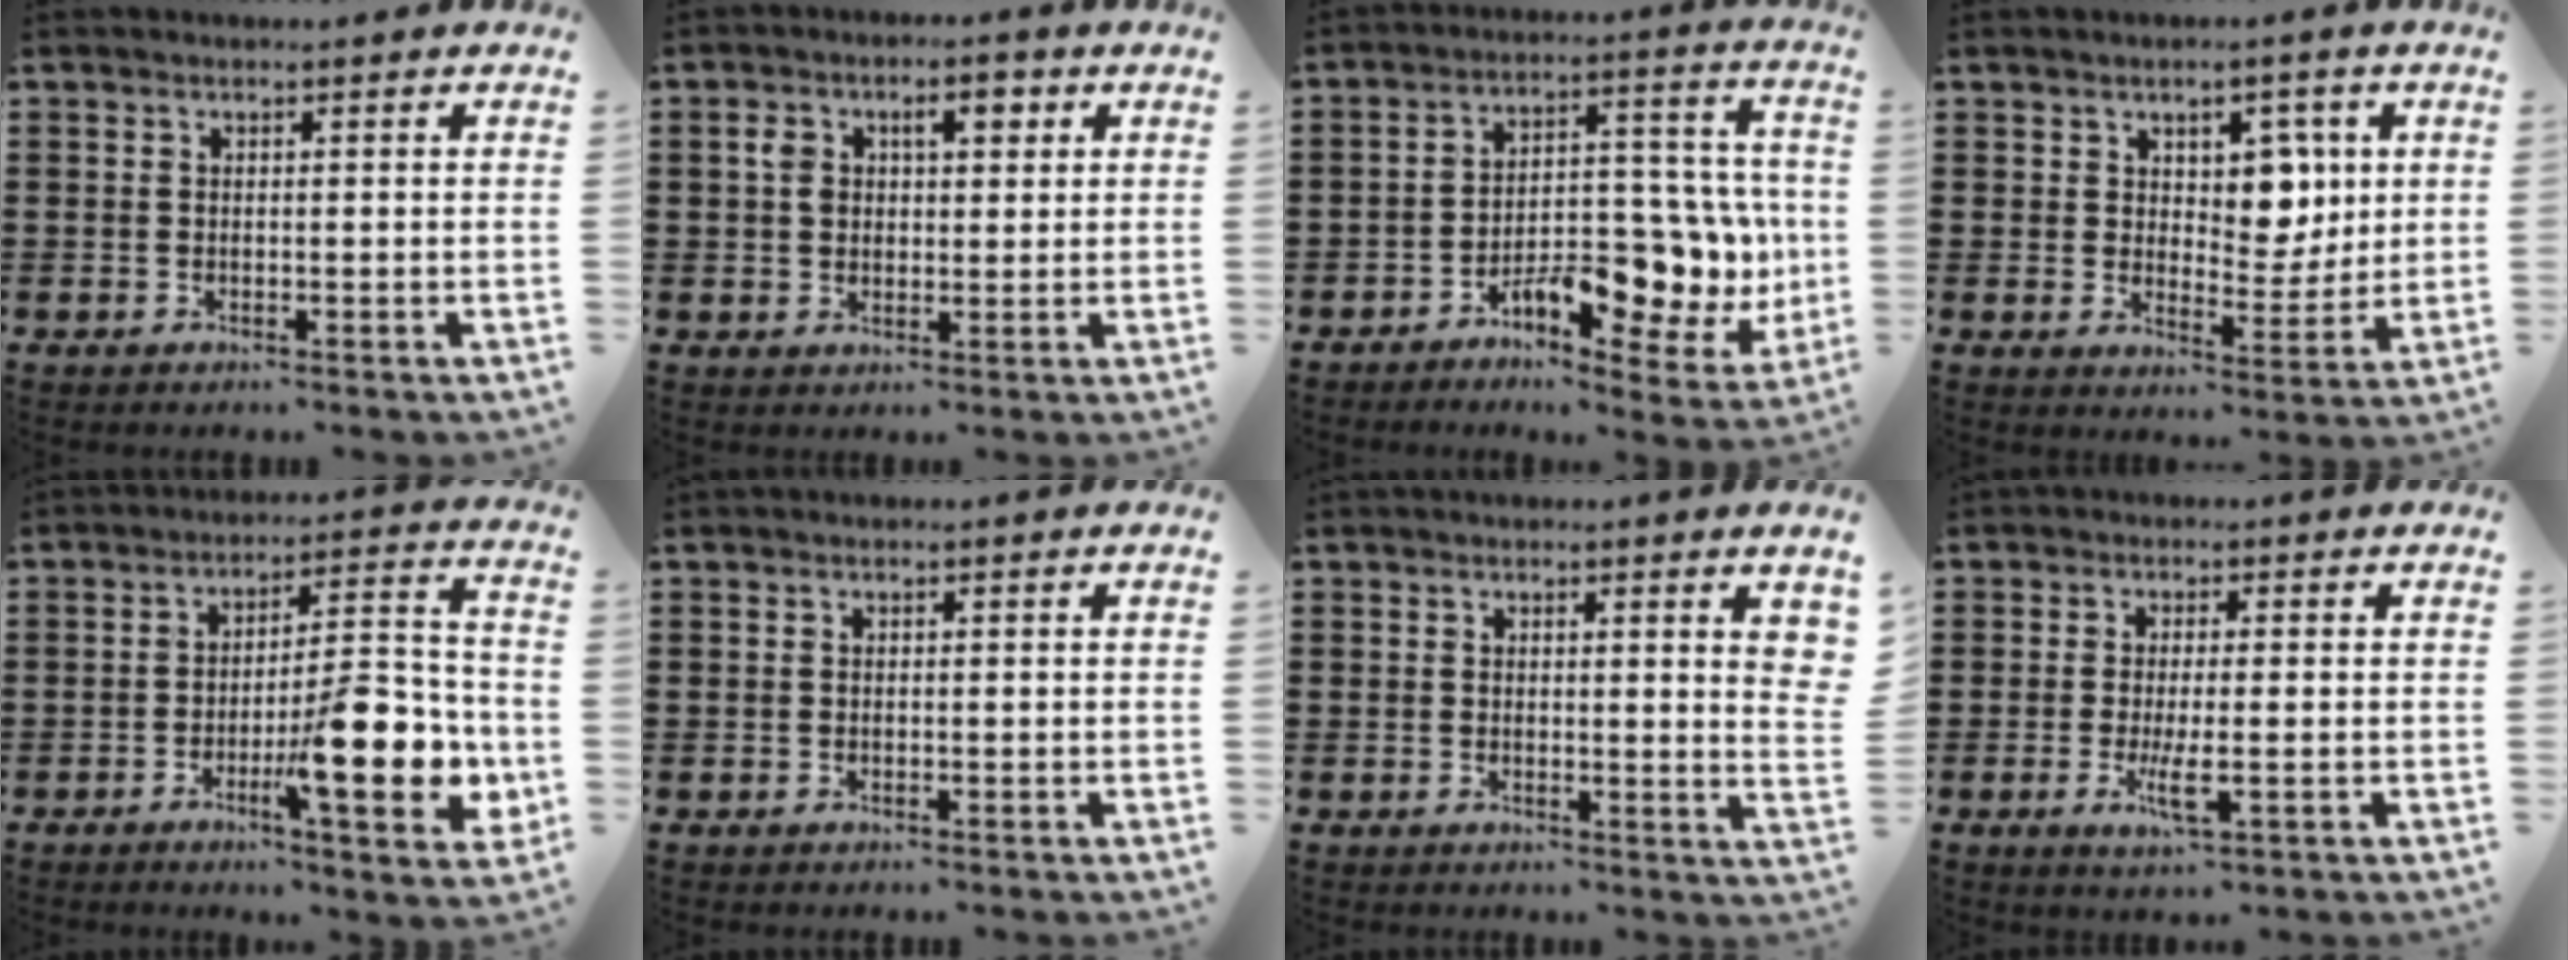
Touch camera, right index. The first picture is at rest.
{"total": 4.7, "force": [1.4, 2.9, 3.4], "torque": [-0.061, 0.010, 0.015]}
{"total": 10.6, "force": [-3.9, 5.4, 8.2], "torque": [-0.100, 0.005, -0.065]}
{"total": 6.1, "force": [2.5, 4.2, 3.7], "torque": [-0.055, 0.004, 0.037]}
{"total": 13.1, "force": [-4.5, 3.2, 11.9], "torque": [-0.170, 0.001, -0.075]}
{"total": 0.0}
{"total": 2.3, "force": [1.0, 0.1, 2.1], "torque": [-0.033, -0.004, 0.017]}
{"total": 4.3, "force": [-1.2, 0.7, 4.0], "torque": [-0.088, -0.013, -0.028]}